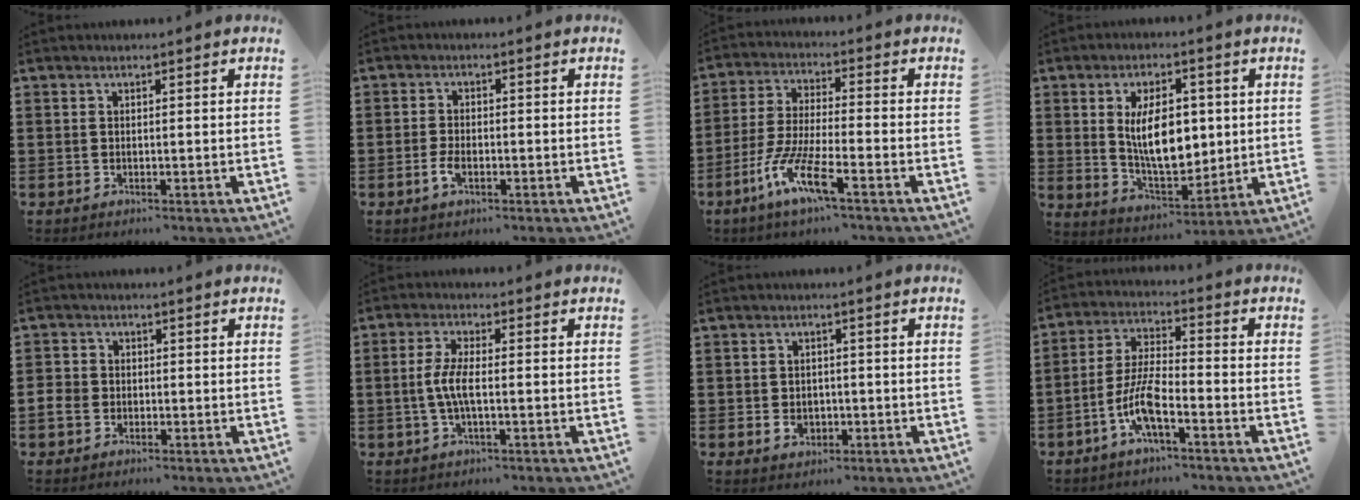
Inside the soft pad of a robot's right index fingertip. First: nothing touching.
{"total": 2.6, "force": [-1.0, 1.2, 2.1], "torque": [-0.055, -0.007, -0.022]}
{"total": 8.9, "force": [-5.3, 1.0, 7.1], "torque": [-0.168, -0.014, -0.107]}
{"total": 10.5, "force": [1.6, 5.6, 8.7], "torque": [-0.146, -0.001, 0.026]}
{"total": 2.7, "force": [-0.9, 2.3, 1.1], "torque": [-0.040, 0.000, -0.022]}
{"total": 4.7, "force": [-0.8, 1.0, 4.5], "torque": [-0.110, -0.010, -0.024]}
{"total": 2.7, "force": [-0.8, 2.0, 1.6], "torque": [-0.035, -0.001, -0.015]}
{"total": 7.8, "force": [-4.1, 1.8, 6.4], "torque": [-0.151, -0.009, -0.083]}